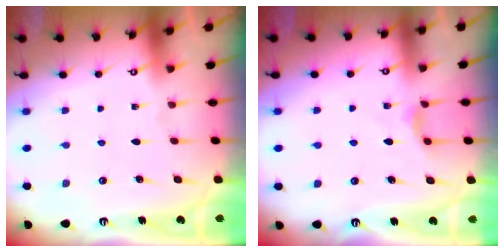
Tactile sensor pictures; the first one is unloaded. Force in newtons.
{"total": 5.6, "press": 5.5, "slide": 0.7}